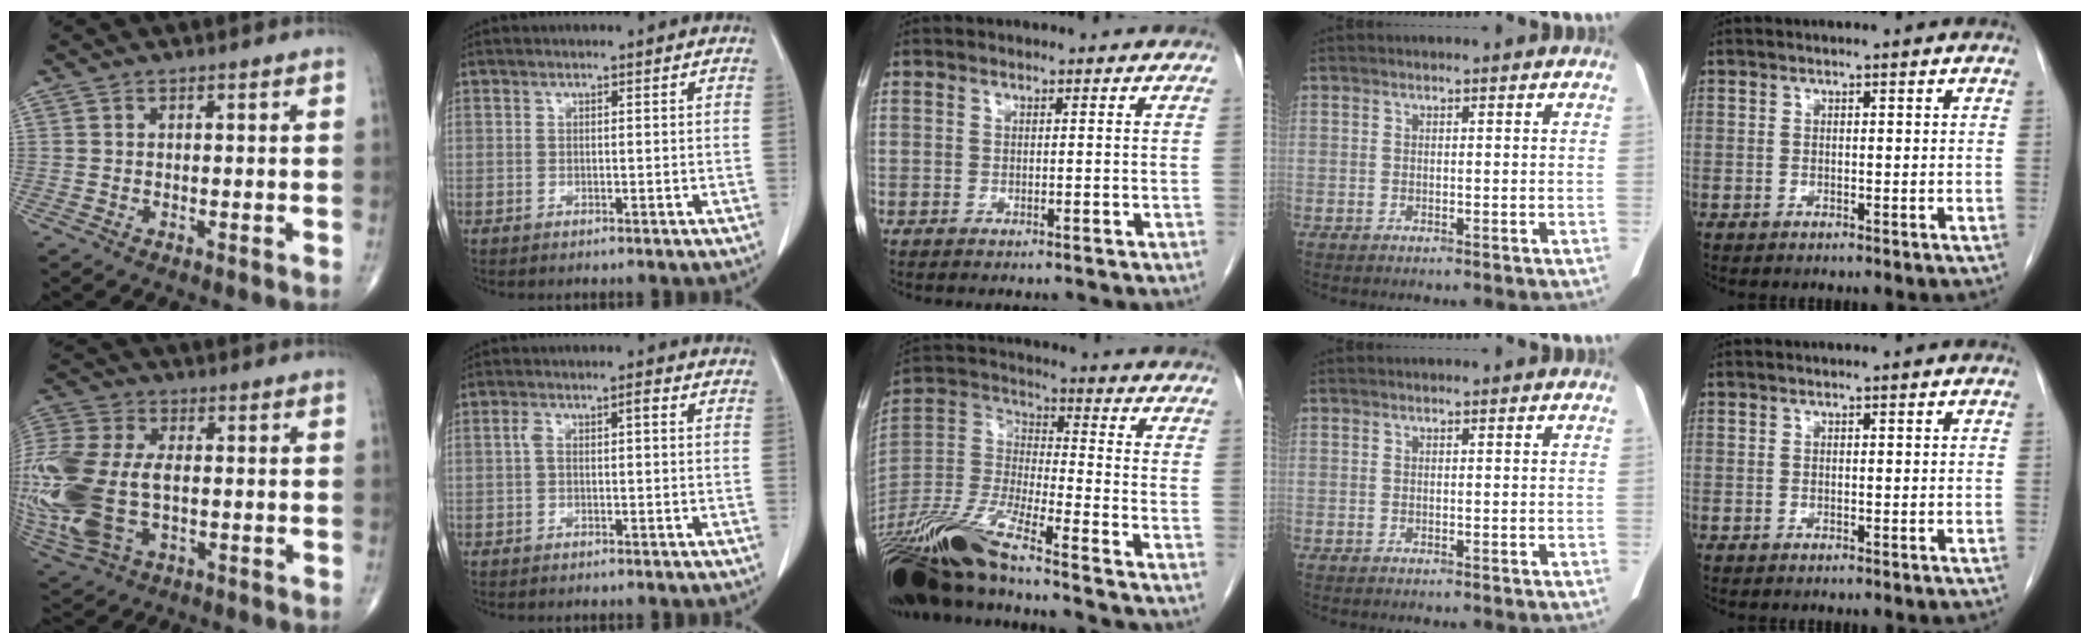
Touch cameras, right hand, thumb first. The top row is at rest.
{"thumb": {"total": 25.4, "force": [-2.7, 15.3, 20.0], "torque": [-0.540, -0.005, -0.035]}, "index": {"total": 2.9, "force": [0.3, 1.1, 2.7], "torque": [-0.055, 0.020, 0.005]}, "middle": {"total": 17.9, "force": [-14.5, 1.3, 10.4], "torque": [-0.240, -0.019, -0.278]}}